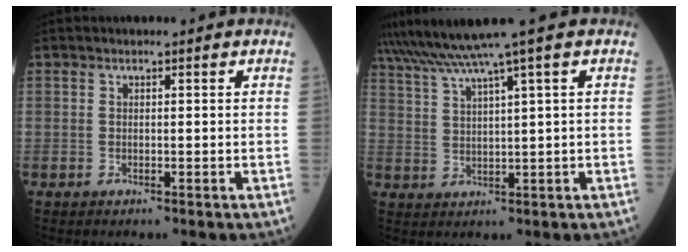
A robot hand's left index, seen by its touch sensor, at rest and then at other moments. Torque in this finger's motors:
{"motor_torque": [0.05, -0.66, -0.18, 0.13]}